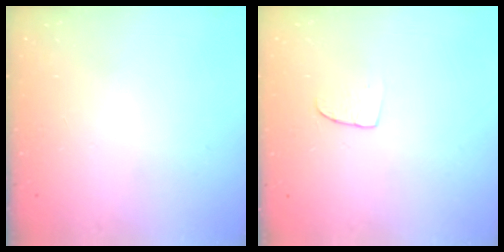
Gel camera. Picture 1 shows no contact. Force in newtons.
{"total": 5.5, "press": 5.5, "slide": 0.3}